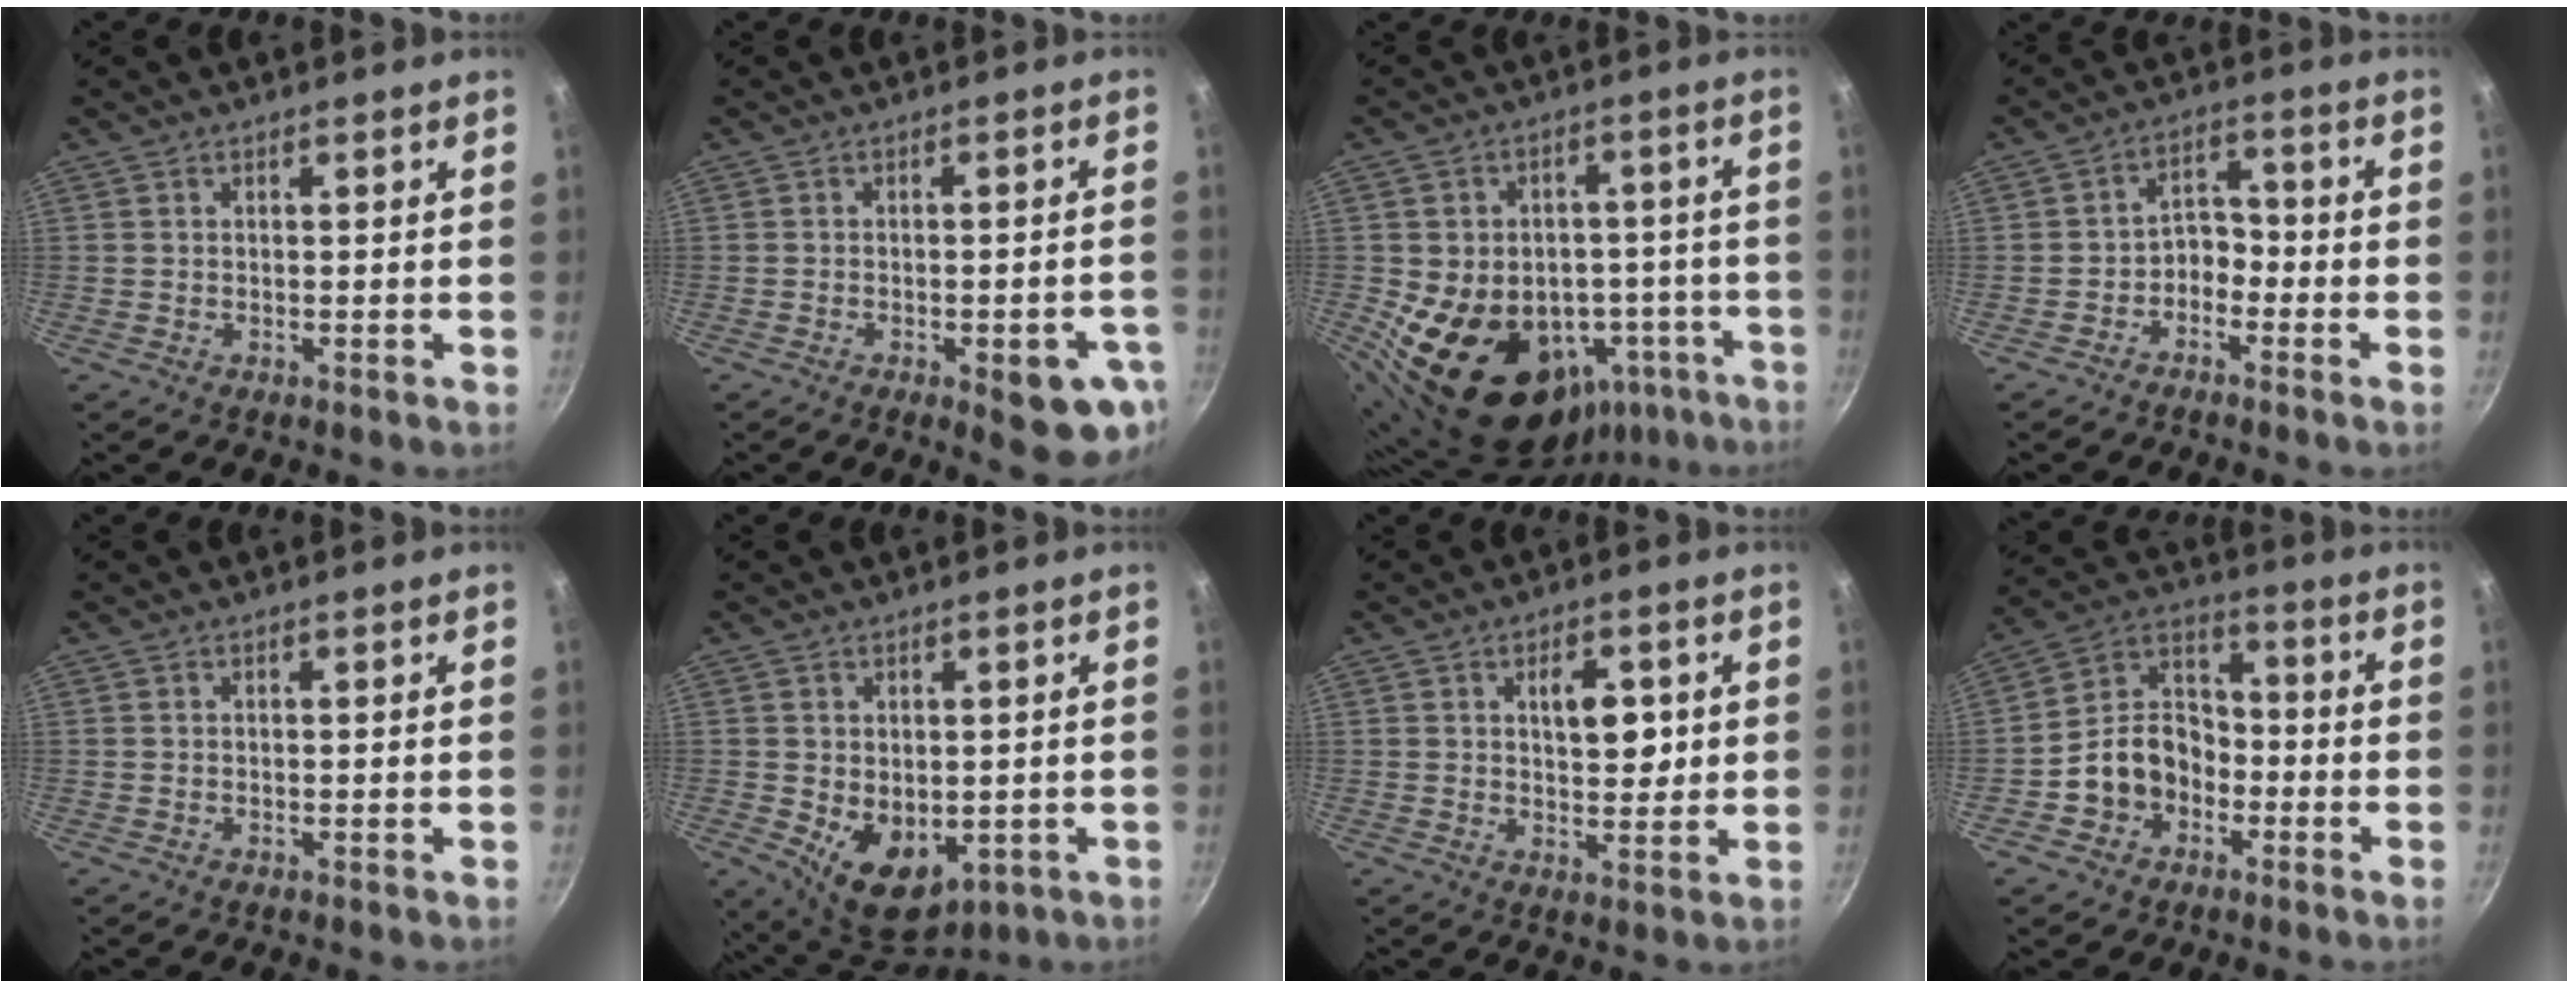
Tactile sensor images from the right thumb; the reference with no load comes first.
{"total": 10.0, "force": [-3.7, 3.5, 8.6], "torque": [-0.078, 0.011, -0.041]}
{"total": 20.1, "force": [-7.3, 15.0, 11.1], "torque": [-0.139, 0.036, -0.079]}
{"total": 4.6, "force": [-2.6, 3.1, 2.1], "torque": [-0.009, 0.040, -0.051]}
{"total": 0.0}
{"total": 10.5, "force": [-1.5, 7.3, 7.4], "torque": [-0.090, -0.017, 0.000]}
{"total": 6.9, "force": [1.4, 3.8, 5.6], "torque": [-0.058, -0.009, 0.020]}
{"total": 11.3, "force": [-4.1, 9.1, 5.4], "torque": [-0.063, 0.055, -0.084]}